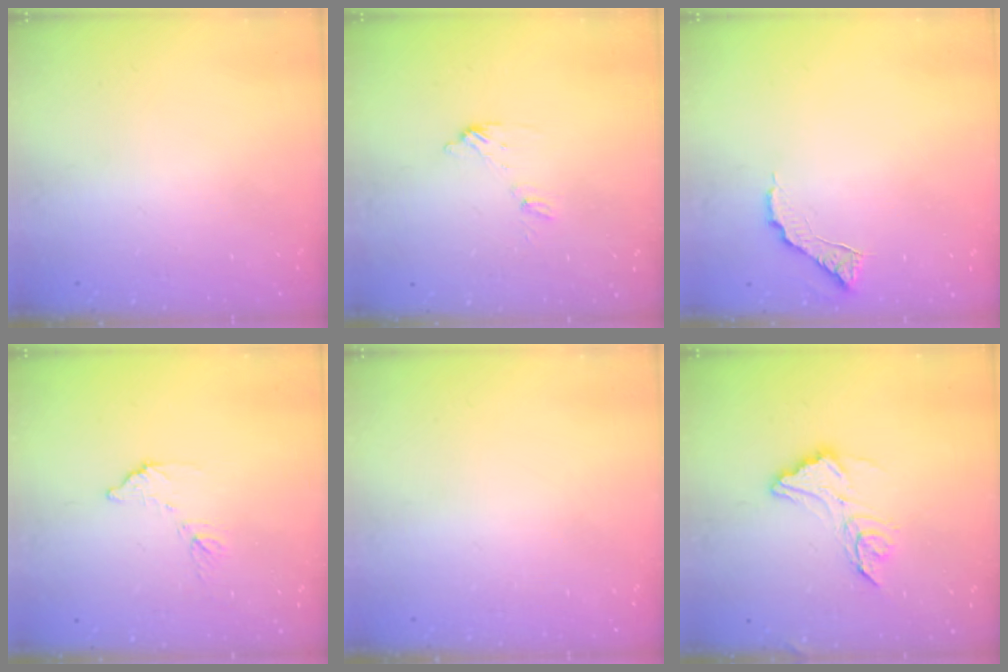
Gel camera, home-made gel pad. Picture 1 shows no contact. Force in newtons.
{"total": 5.8, "press": 5.8, "slide": 0.2}
{"total": 7.3, "press": 7.3, "slide": 0.4}
{"total": 7.2, "press": 7.1, "slide": 0.4}
{"total": 0.0}
{"total": 12.4, "press": 12.4, "slide": 0.8}